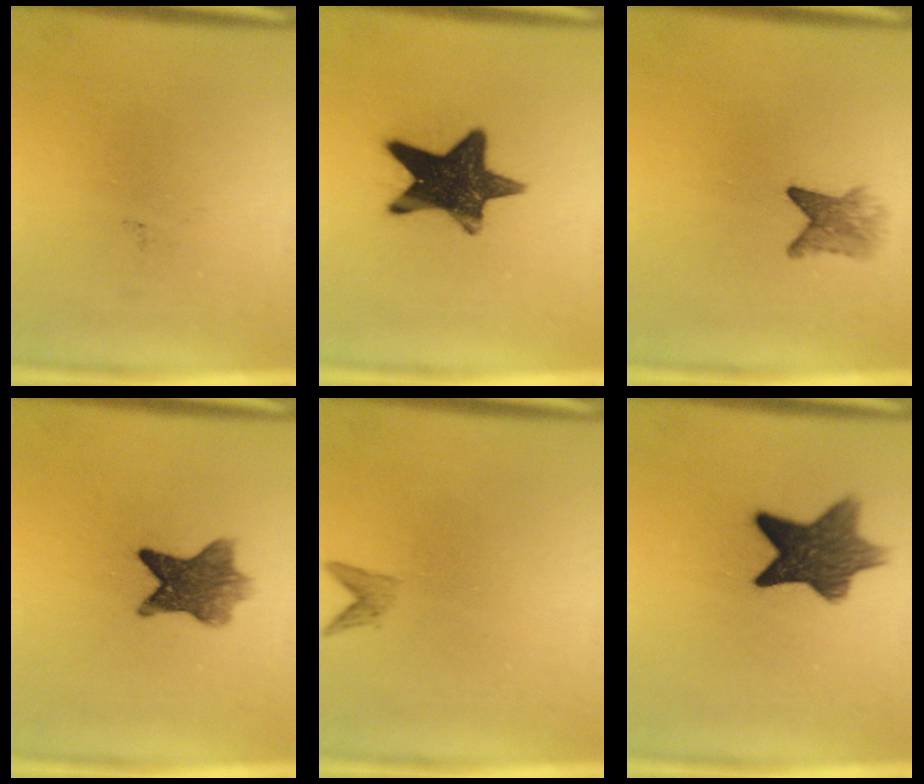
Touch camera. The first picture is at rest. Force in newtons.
{"total": 14.3}
{"total": 3.0}
{"total": 7.2}
{"total": 1.1}
{"total": 9.8}